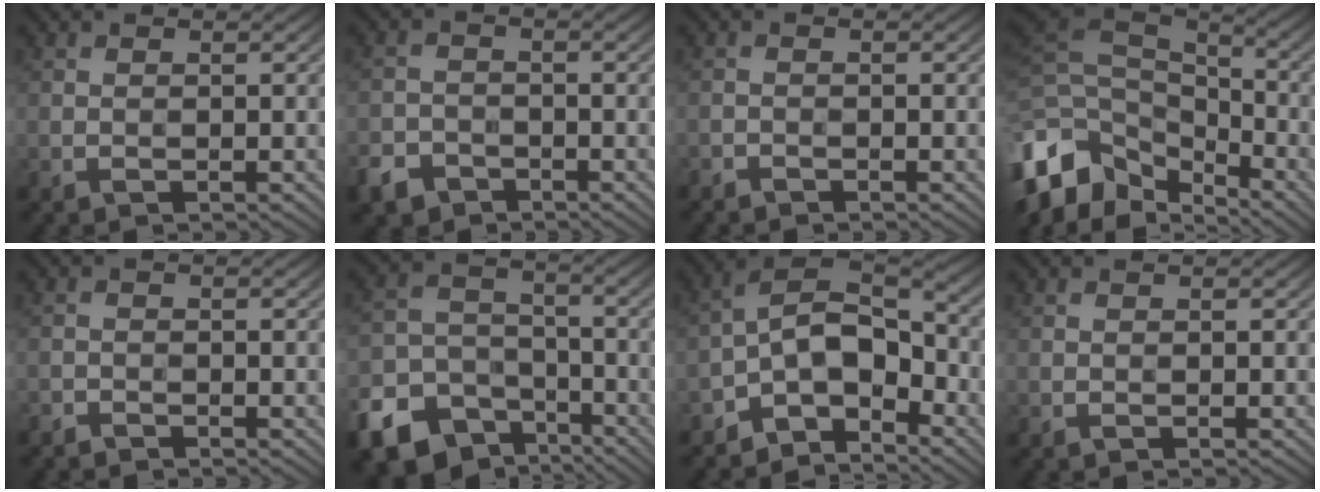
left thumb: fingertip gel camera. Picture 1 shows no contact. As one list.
[{"total": 4.0, "force": [-2.9, 2.5, 1.1], "torque": [-0.028, -0.011, -0.059]}, {"total": 1.2, "force": [-1.1, 0.1, 0.0], "torque": [0.001, -0.006, -0.018]}, {"total": 13.1, "force": [-4.4, 9.2, 8.1], "torque": [-0.236, -0.017, -0.057]}, {"total": 1.6, "force": [-1.6, 0.2, 0.0], "torque": [0.001, -0.007, -0.027]}, {"total": 12.8, "force": [-7.8, 8.6, 5.5], "torque": [-0.149, -0.044, -0.122]}, {"total": 9.6, "force": [-5.4, 4.8, 6.2], "torque": [-0.111, 0.001, -0.115]}, {"total": 0.0}]